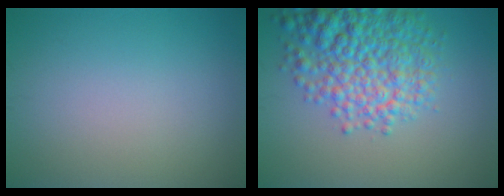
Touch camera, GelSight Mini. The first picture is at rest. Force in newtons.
{"total": 7.6, "press": 7.6, "slide": 0.3}